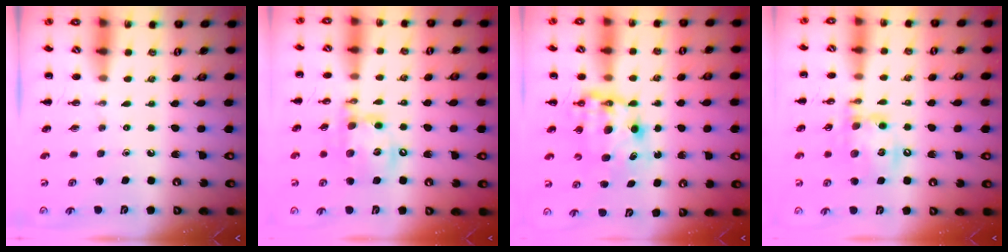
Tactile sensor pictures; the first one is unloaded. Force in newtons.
{"total": 14.6, "press": 14.3, "slide": 2.9}
{"total": 7.1, "press": 6.8, "slide": 2.0}
{"total": 14.7, "press": 14.5, "slide": 2.6}